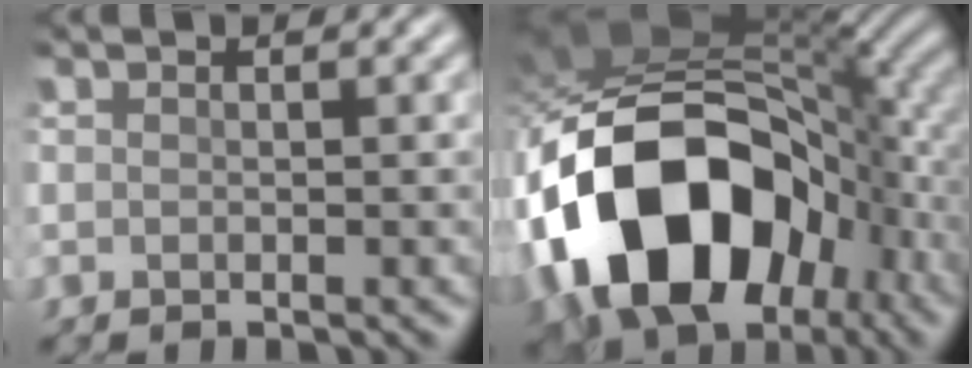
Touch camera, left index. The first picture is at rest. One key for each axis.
{"total": 16.3, "fx": -5.3, "fy": 10.7, "fz": 11.1, "tx": -0.192, "ty": -0.004, "tz": -0.094}